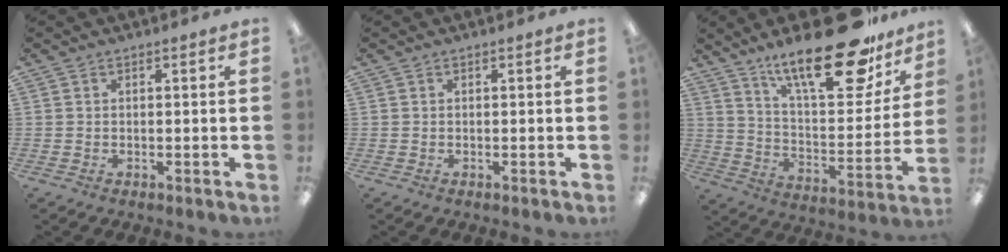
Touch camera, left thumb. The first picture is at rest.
{"total": 0.0}
{"total": 25.1, "force": [18.2, 8.0, 15.4], "torque": [-0.233, -0.115, 0.301]}